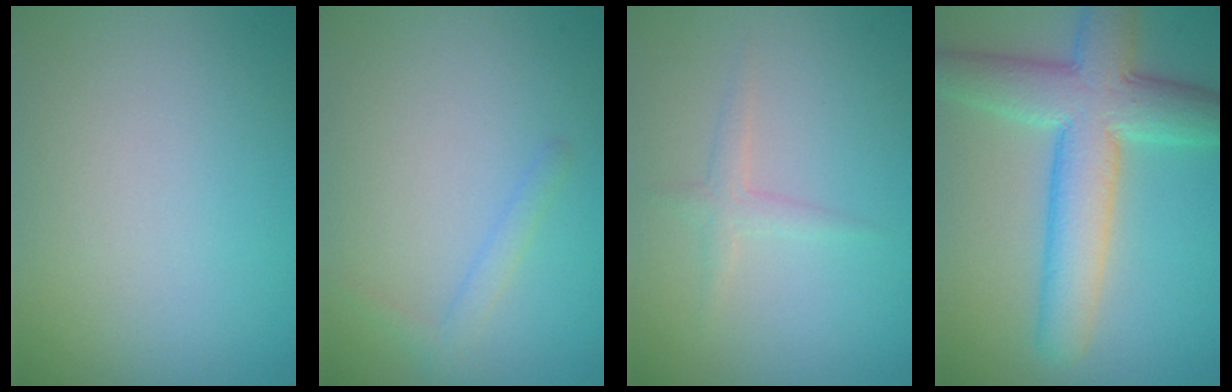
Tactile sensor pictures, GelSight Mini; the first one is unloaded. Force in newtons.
{"total": 1.2, "press": 1.2, "slide": 0.1}
{"total": 1.3, "press": 1.3, "slide": 0.0}
{"total": 8.2, "press": 8.2, "slide": 0.4}